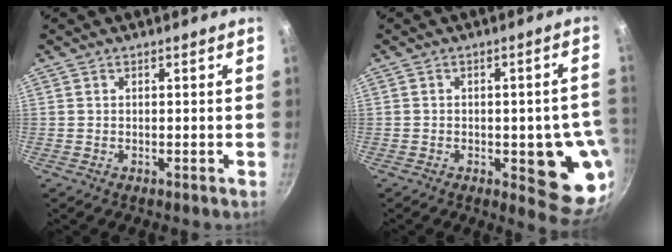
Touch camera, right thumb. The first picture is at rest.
{"total": 13.8, "force": [-3.0, 5.4, 12.3], "torque": [-0.091, 0.004, -0.034]}